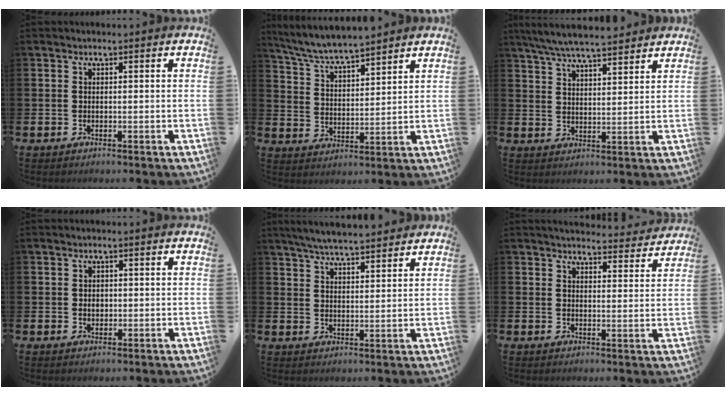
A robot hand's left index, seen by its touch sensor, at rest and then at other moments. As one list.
[{"total": 6.2, "force": [6.1, 0.2, 1.4], "torque": [-0.056, -0.035, 0.108]}, {"total": 6.5, "force": [6.2, 0.6, 1.9], "torque": [-0.063, -0.022, 0.113]}, {"total": 1.2, "force": [0.3, 1.0, 0.7], "torque": [-0.007, 0.005, 0.001]}, {"total": 5.7, "force": [5.5, 0.2, 1.2], "torque": [-0.035, -0.025, 0.099]}, {"total": 4.4, "force": [4.3, 0.5, 0.3], "torque": [-0.005, -0.032, 0.075]}]